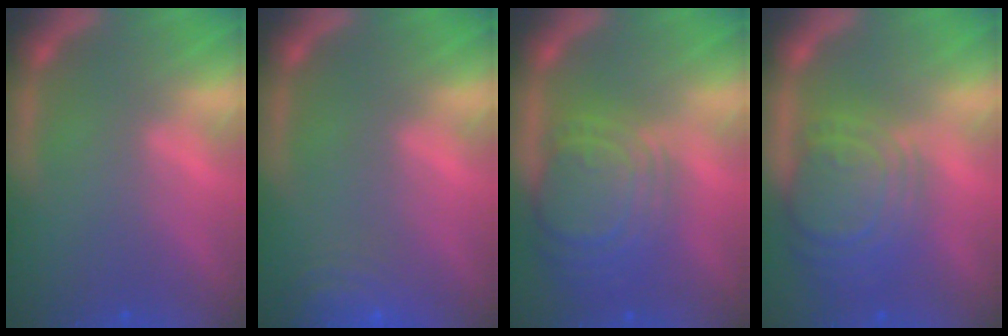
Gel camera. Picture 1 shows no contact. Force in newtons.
{"total": 6.5}
{"total": 9.1}
{"total": 8.5}